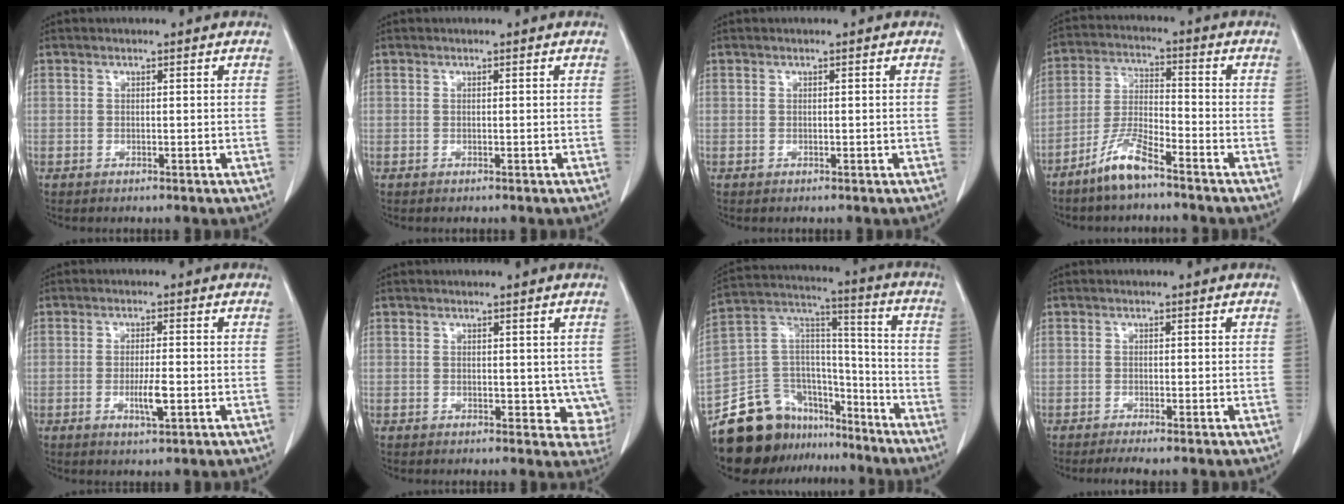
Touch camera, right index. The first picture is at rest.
{"total": 0.0}
{"total": 0.0}
{"total": 7.5, "force": [-5.6, 1.1, 4.9], "torque": [-0.108, -0.011, -0.113]}
{"total": 3.9, "force": [-1.1, 0.5, 3.7], "torque": [-0.069, -0.006, -0.017]}
{"total": 5.8, "force": [0.8, 3.7, 4.4], "torque": [-0.024, -0.011, 0.014]}
{"total": 18.9, "force": [-14.9, 9.8, 6.4], "torque": [-0.118, 0.071, -0.251]}
{"total": 2.3, "force": [-1.8, -0.1, 1.4], "torque": [-0.024, -0.006, -0.032]}